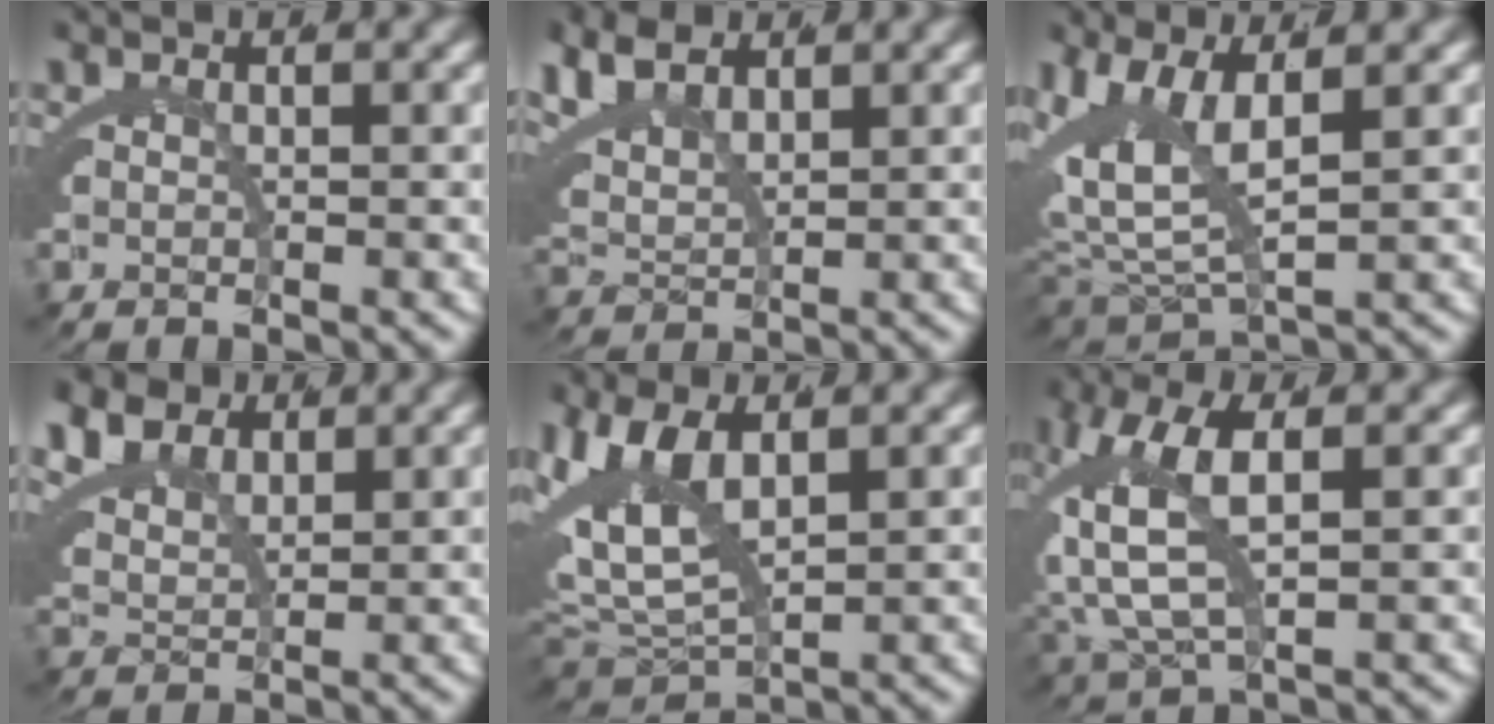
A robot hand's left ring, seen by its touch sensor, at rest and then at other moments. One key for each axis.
{"total": 5.9, "fx": 3.1, "fy": 3.9, "fz": 3.1, "tx": -0.093, "ty": -0.003, "tz": 0.058}
{"total": 9.1, "fx": 1.7, "fy": 5.5, "fz": 7.1, "tx": -0.156, "ty": -0.009, "tz": 0.038}
{"total": 5.3, "fx": 3.0, "fy": 3.4, "fz": 2.6, "tx": -0.075, "ty": -0.010, "tz": 0.059}
{"total": 8.4, "fx": 2.1, "fy": 5.3, "fz": 6.2, "tx": -0.156, "ty": -0.007, "tz": 0.043}
{"total": 8.4, "fx": 1.5, "fy": 4.4, "fz": 7.0, "tx": -0.163, "ty": -0.009, "tz": 0.037}